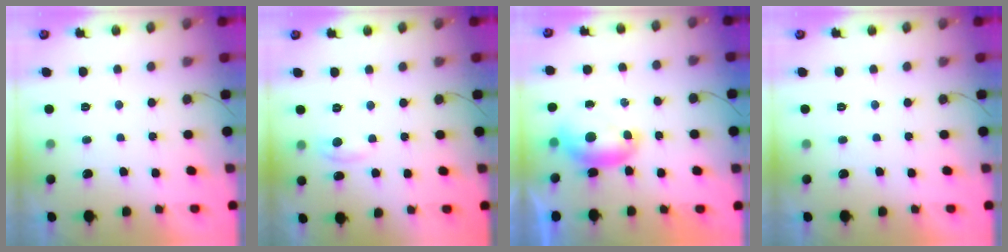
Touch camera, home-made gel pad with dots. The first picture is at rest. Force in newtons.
{"total": 3.6, "press": 3.6, "slide": 0.5}
{"total": 7.2, "press": 7.1, "slide": 0.6}
{"total": 0.0}